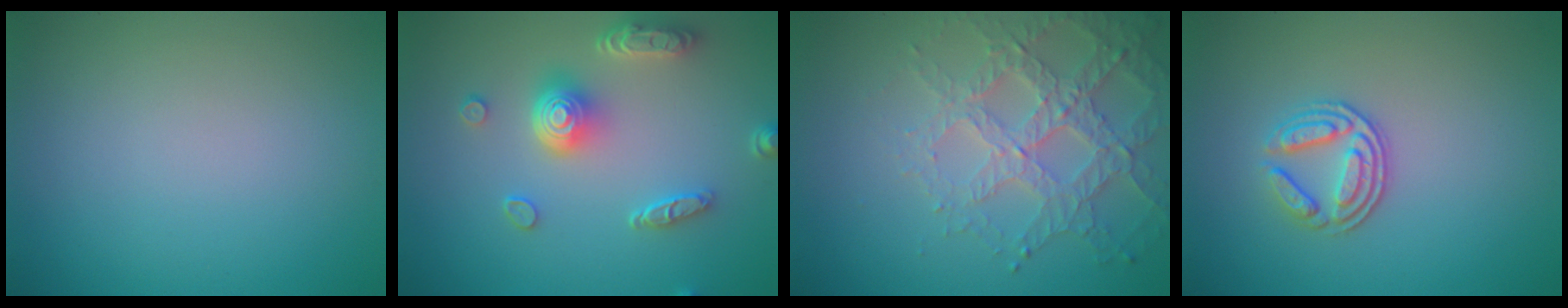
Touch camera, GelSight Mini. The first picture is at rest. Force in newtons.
{"total": 5.0, "press": 4.0, "slide": 3.0}
{"total": 4.5, "press": 4.0, "slide": 2.0}
{"total": 3.0, "press": 2.5, "slide": 1.6}